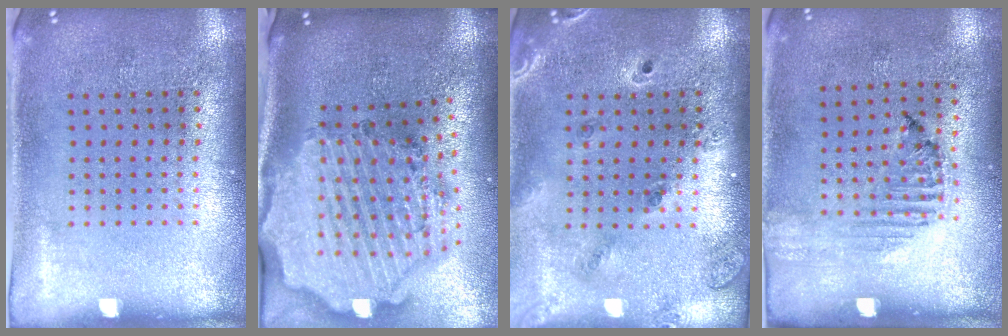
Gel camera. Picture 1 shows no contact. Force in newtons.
{"total": 3.6, "press": 3.0, "slide": 1.9}
{"total": 1.3, "press": 1.3, "slide": 0.5}
{"total": 1.2, "press": 1.2, "slide": 0.4}